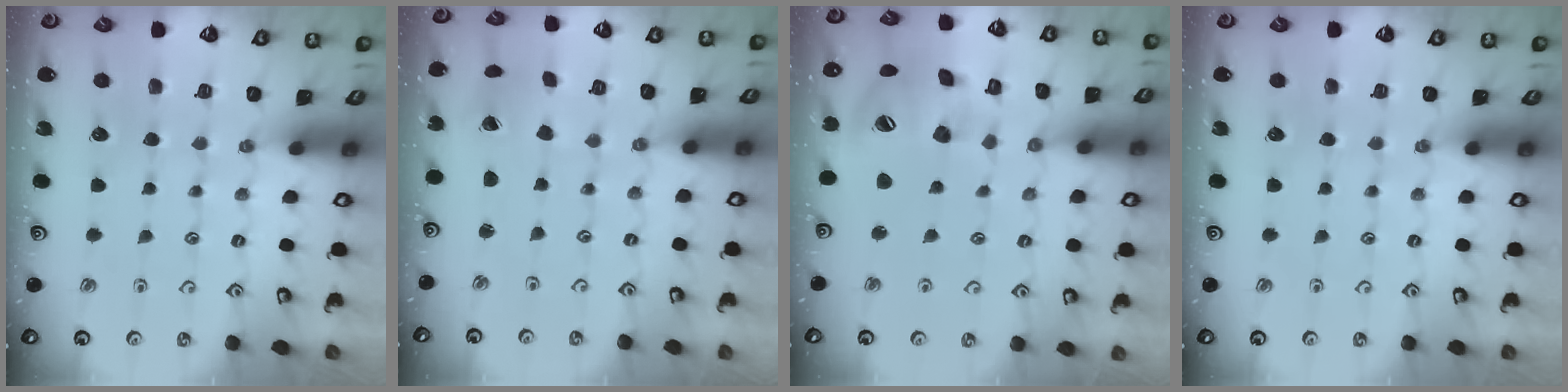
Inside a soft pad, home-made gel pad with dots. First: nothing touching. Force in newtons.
{"total": 1.1, "press": 1.0, "slide": 0.1}
{"total": 18.1, "press": 17.9, "slide": 2.4}
{"total": 0.0}